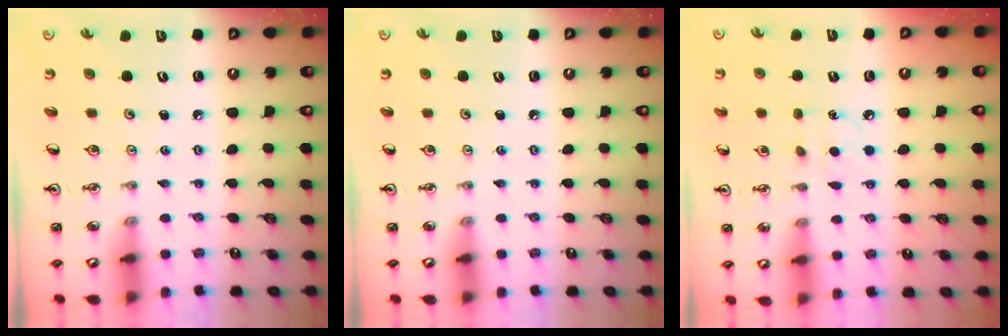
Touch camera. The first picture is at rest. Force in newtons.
{"total": 0.0}
{"total": 6.1, "press": 6.1, "slide": 0.6}